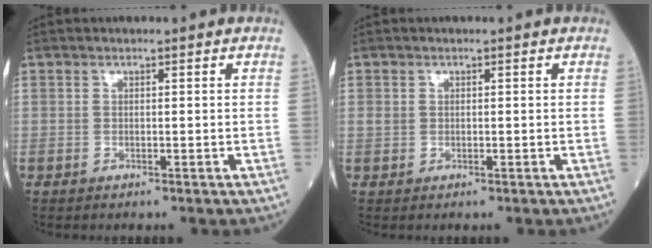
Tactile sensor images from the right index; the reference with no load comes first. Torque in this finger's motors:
{"motor_torque": [0.01, 0.01, 0.11, 0.02]}